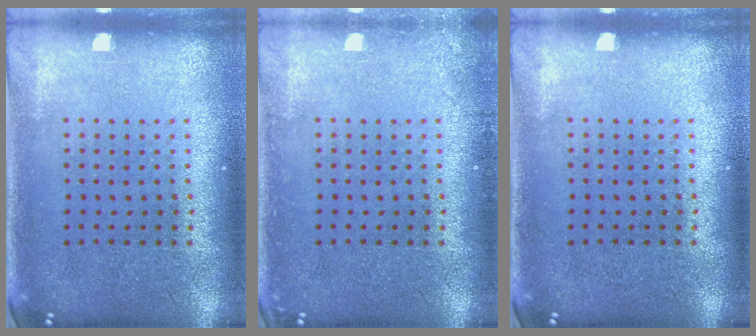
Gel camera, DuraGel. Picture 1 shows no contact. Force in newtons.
{"total": 0.8, "press": 0.8, "slide": 0.1}
{"total": 0.0}